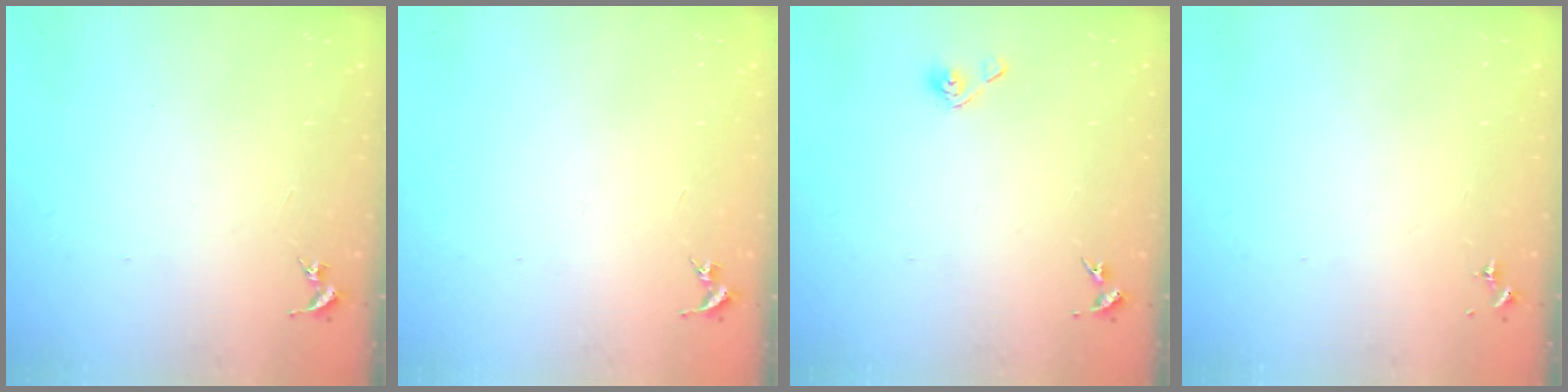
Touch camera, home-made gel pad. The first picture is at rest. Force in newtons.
{"total": 0.0}
{"total": 5.3, "press": 4.9, "slide": 2.0}
{"total": 0.0}